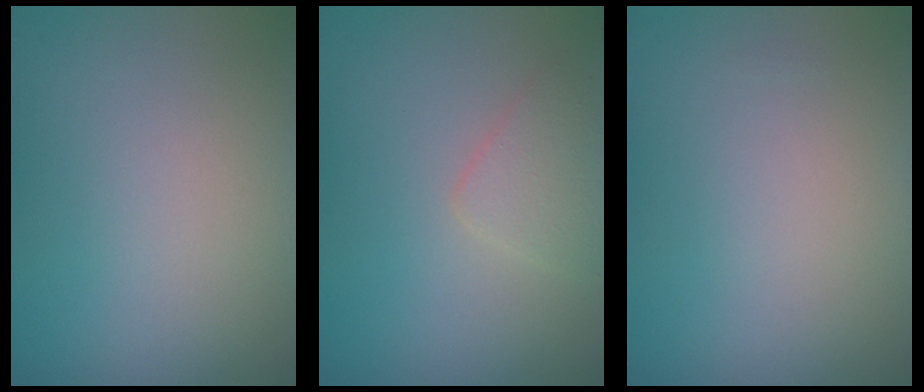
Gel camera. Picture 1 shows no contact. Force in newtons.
{"total": 1.9, "press": 1.9, "slide": 0.1}
{"total": 0.0}